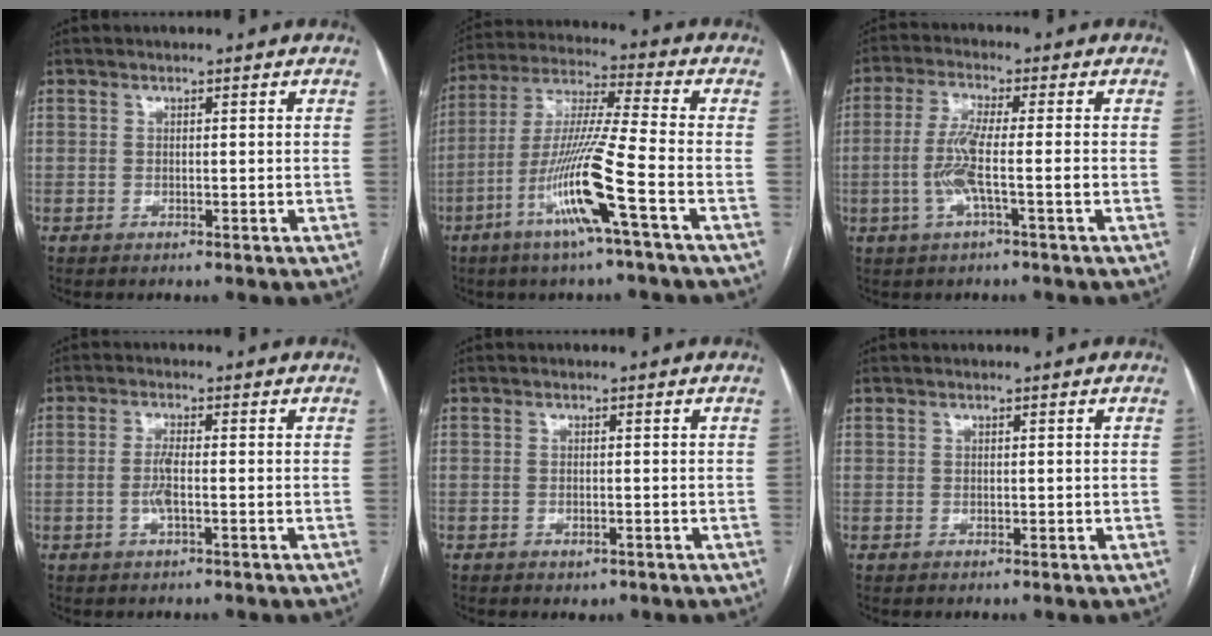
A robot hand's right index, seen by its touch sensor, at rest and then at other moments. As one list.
[{"total": 14.0, "force": [-6.0, -1.1, 12.6], "torque": [-0.254, -0.012, -0.117]}, {"total": 6.3, "force": [-1.5, 0.1, 6.1], "torque": [-0.129, 0.002, -0.031]}, {"total": 3.0, "force": [-0.6, 0.4, 2.9], "torque": [-0.066, -0.003, -0.013]}, {"total": 1.4, "force": [-0.7, 0.9, 0.8], "torque": [-0.011, 0.001, -0.002]}, {"total": 0.5, "force": [0.2, 0.3, 0.3], "torque": [-0.006, 0.000, 0.005]}]